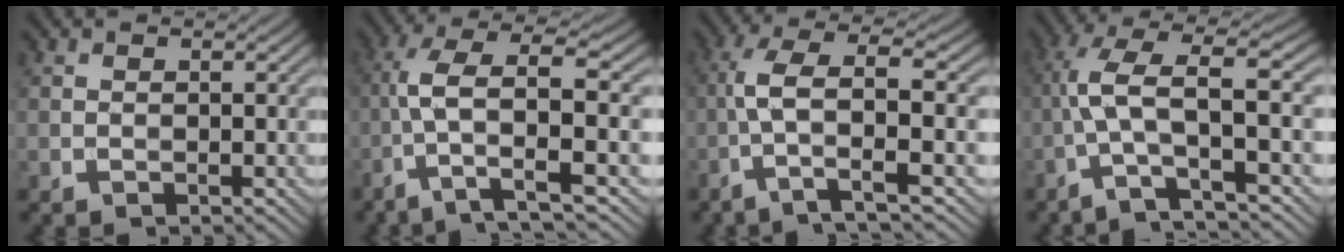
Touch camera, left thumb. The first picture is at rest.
{"total": 8.5, "force": [-2.0, 2.2, 8.0], "torque": [-0.156, 0.022, -0.050]}
{"total": 7.1, "force": [-1.6, 1.4, 6.8], "torque": [-0.133, 0.021, -0.047]}
{"total": 8.5, "force": [-1.8, 2.0, 8.0], "torque": [-0.145, 0.030, -0.054]}